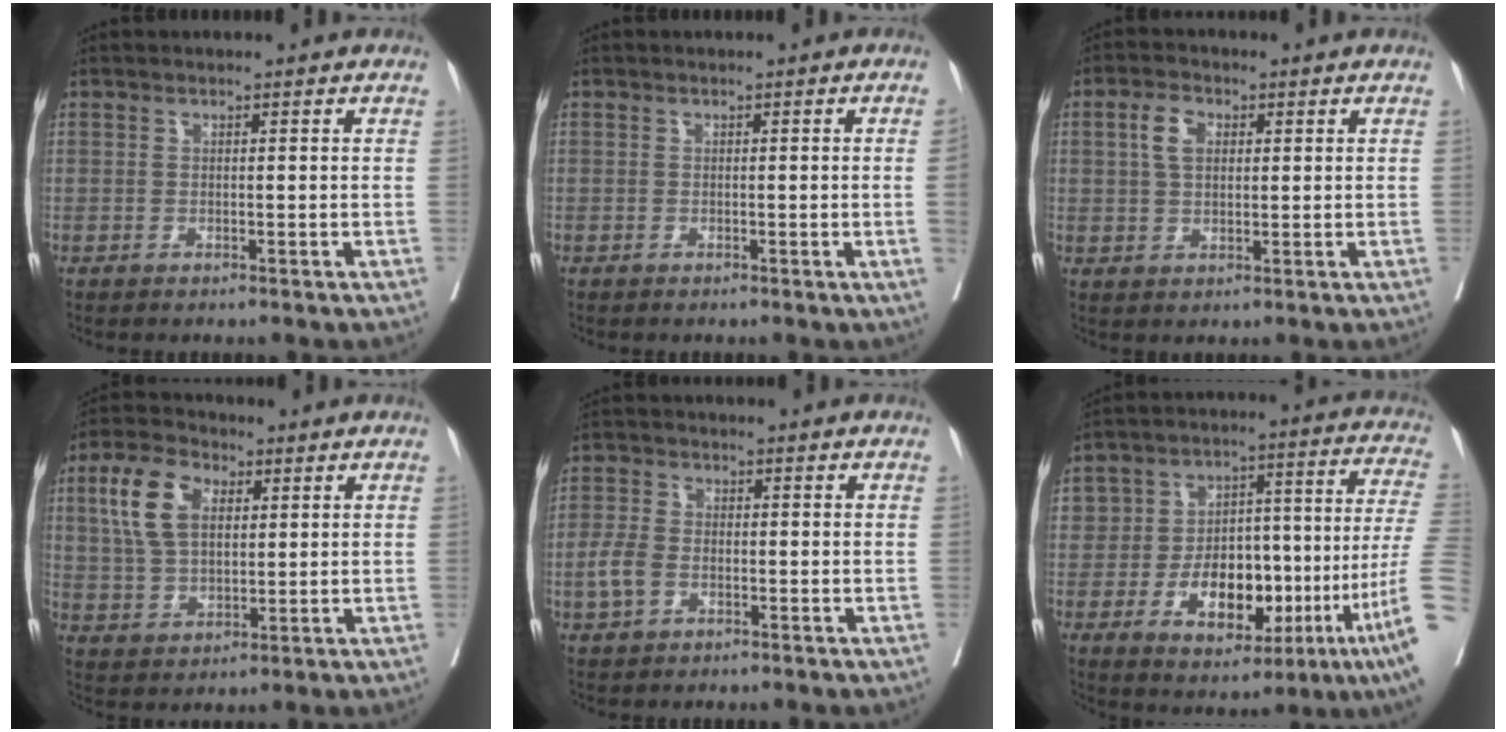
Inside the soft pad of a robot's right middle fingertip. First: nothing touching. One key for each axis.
{"total": 1.8, "fx": -0.2, "fy": -0.8, "fz": 1.7, "tx": -0.023, "ty": -0.002, "tz": 0.001}
{"total": 4.2, "fx": 1.2, "fy": 2.5, "fz": 3.2, "tx": -0.068, "ty": 0.008, "tz": 0.023}
{"total": 9.5, "fx": 3.0, "fy": 5.4, "fz": 7.1, "tx": -0.159, "ty": 0.019, "tz": 0.058}
{"total": 3.9, "fx": -1.2, "fy": 2.5, "fz": 2.8, "tx": -0.071, "ty": 0.004, "tz": -0.025}
{"total": 26.5, "fx": -7.0, "fy": 8.3, "fz": 24.2, "tx": -0.378, "ty": 0.021, "tz": -0.098}